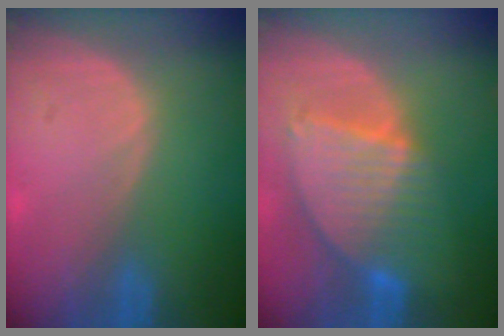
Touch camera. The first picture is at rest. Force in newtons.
{"total": 8.5, "press": 7.5, "slide": 4.0}